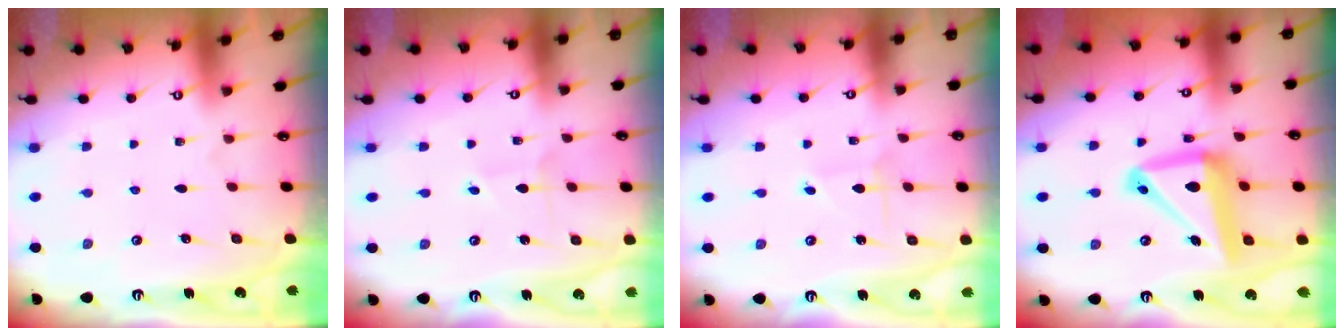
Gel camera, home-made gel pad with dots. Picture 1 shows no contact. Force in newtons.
{"total": 1.9, "press": 1.9, "slide": 0.1}
{"total": 2.0, "press": 2.0, "slide": 0.2}
{"total": 15.9, "press": 15.7, "slide": 2.3}